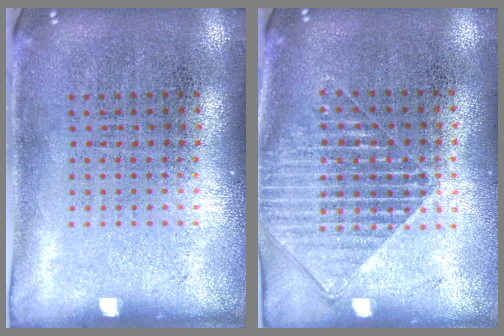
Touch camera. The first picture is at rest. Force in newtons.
{"total": 1.5, "press": 1.3, "slide": 0.8}